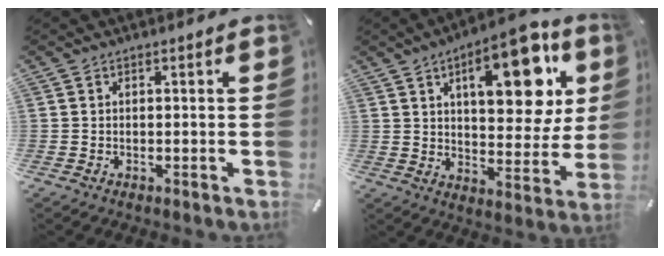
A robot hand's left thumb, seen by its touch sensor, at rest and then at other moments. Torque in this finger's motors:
{"motor_torque": [0.70, 0.71, 1.76, -0.63, 0.17]}